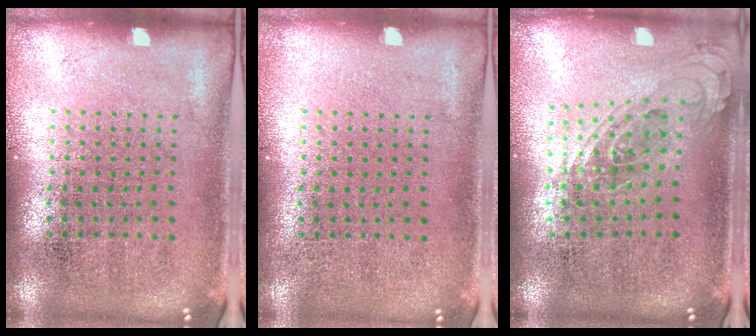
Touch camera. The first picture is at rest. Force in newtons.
{"total": 0.0}
{"total": 0.8, "press": 0.7, "slide": 0.3}